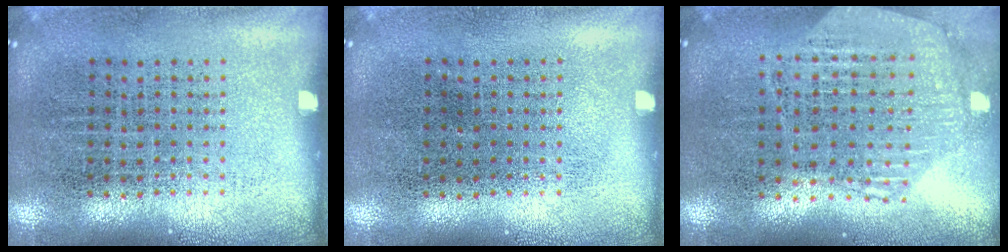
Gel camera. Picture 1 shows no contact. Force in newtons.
{"total": 0.0}
{"total": 1.2, "press": 1.2, "slide": 0.2}